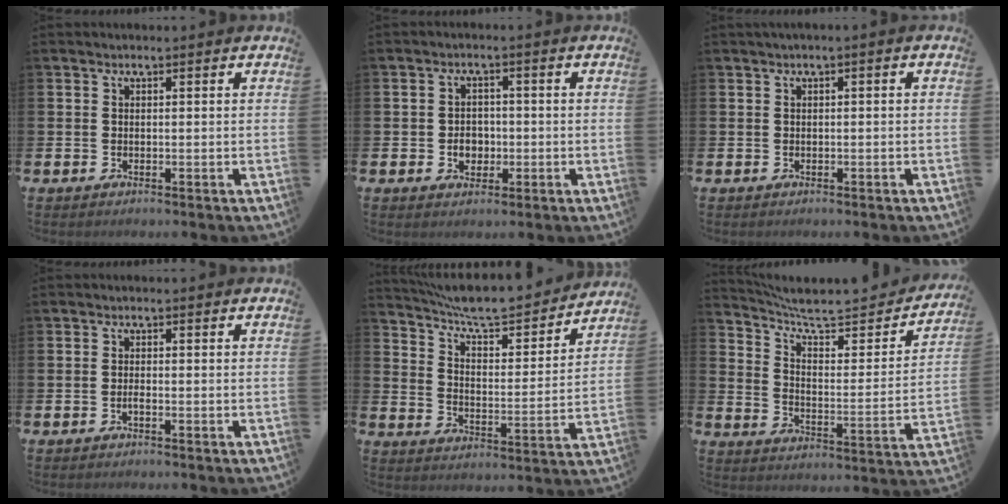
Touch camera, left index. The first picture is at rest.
{"total": 2.9, "force": [-0.7, 2.4, 1.5], "torque": [-0.018, -0.002, -0.019]}
{"total": 0.5, "force": [-0.2, 0.0, 0.5], "torque": [-0.016, 0.002, -0.001]}
{"total": 0.6, "force": [-0.4, 0.0, 0.4], "torque": [-0.015, 0.000, -0.006]}
{"total": 8.2, "force": [7.8, 1.2, 2.2], "torque": [-0.075, -0.057, 0.134]}
{"total": 6.8, "force": [5.9, 1.6, 3.0], "torque": [-0.084, -0.048, 0.093]}